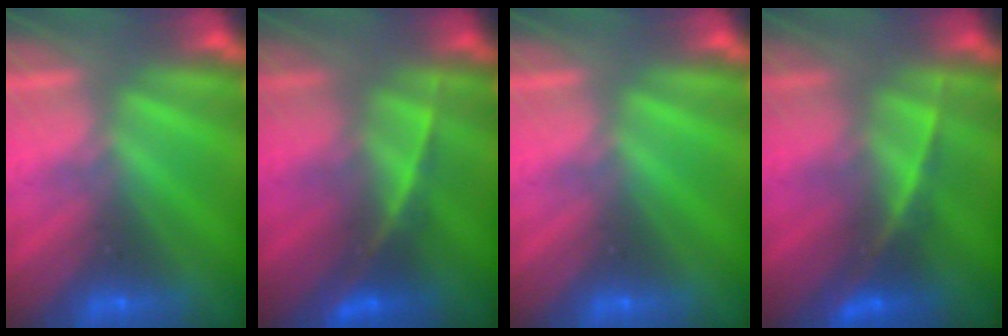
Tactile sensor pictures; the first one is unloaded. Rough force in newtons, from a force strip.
{"total": 2.4}
{"total": 0.0}
{"total": 2.4}